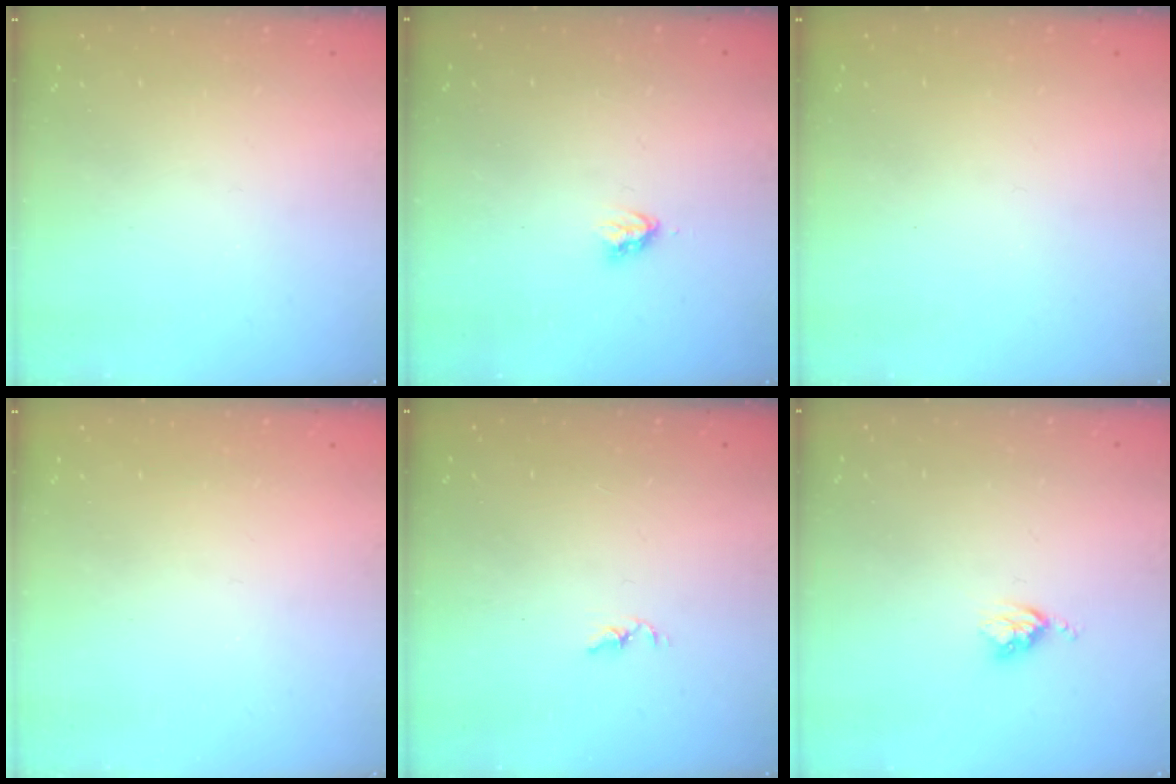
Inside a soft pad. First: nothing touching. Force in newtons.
{"total": 3.2, "press": 3.1, "slide": 0.5}
{"total": 0.0}
{"total": 0.0}
{"total": 1.8, "press": 1.7, "slide": 0.3}
{"total": 3.6, "press": 3.6, "slide": 0.6}